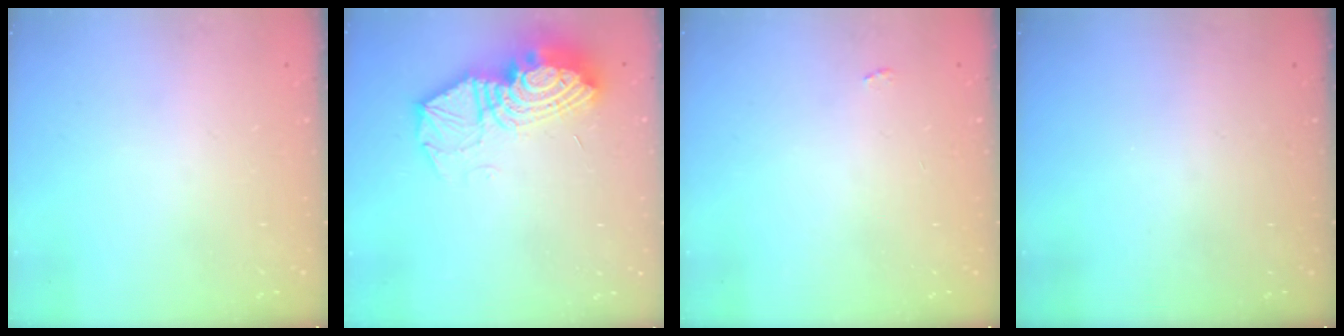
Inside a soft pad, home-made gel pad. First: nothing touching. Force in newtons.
{"total": 17.0, "press": 16.9, "slide": 1.5}
{"total": 2.2, "press": 2.1, "slide": 0.3}
{"total": 0.0}